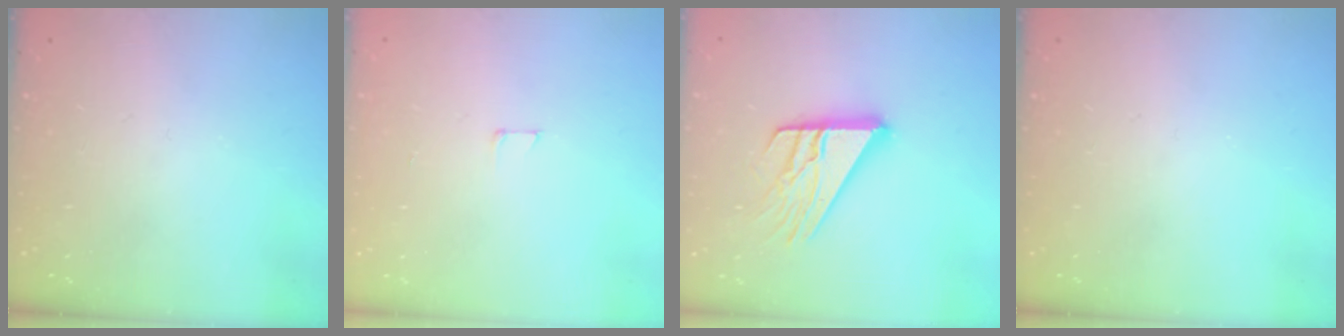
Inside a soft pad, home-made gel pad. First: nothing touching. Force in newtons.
{"total": 2.9, "press": 2.9, "slide": 0.2}
{"total": 15.4, "press": 15.3, "slide": 1.4}
{"total": 0.0}